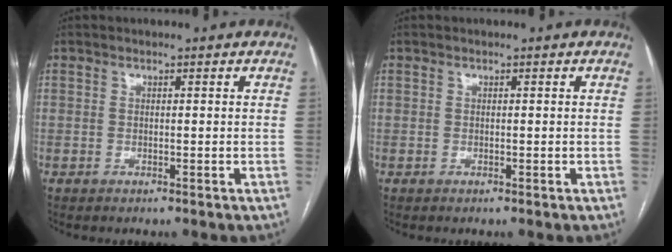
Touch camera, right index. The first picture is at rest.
{"total": 0.0}